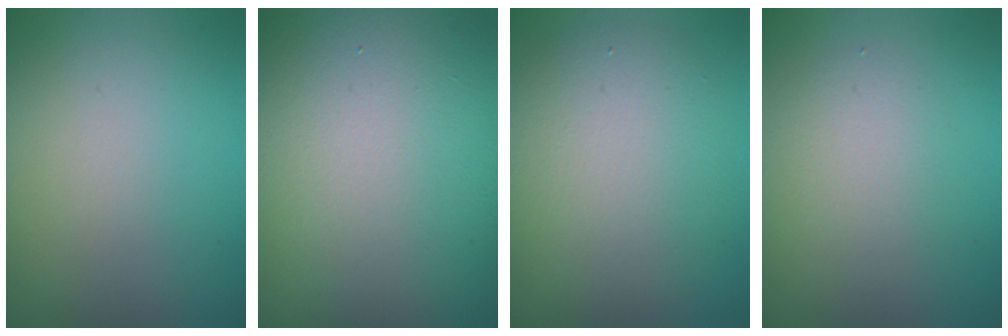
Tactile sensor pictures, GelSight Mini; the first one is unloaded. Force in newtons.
{"total": 19.8, "press": 19.8, "slide": 1.3}
{"total": 6.7, "press": 6.7, "slide": 0.3}
{"total": 2.7, "press": 2.7, "slide": 0.2}